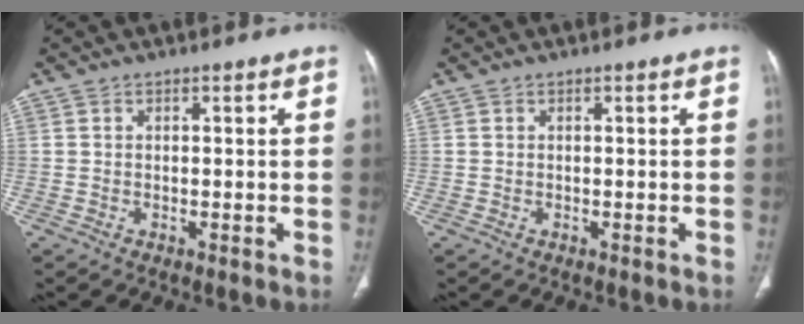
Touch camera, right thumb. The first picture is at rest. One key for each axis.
{"total": 0.0}